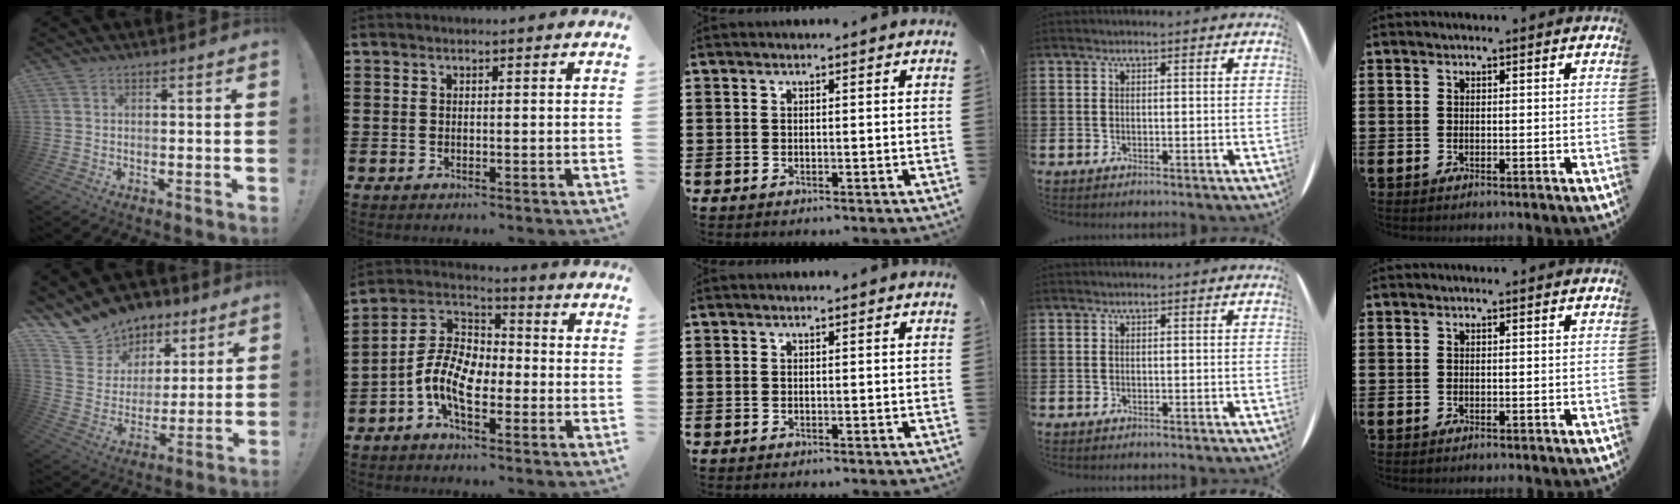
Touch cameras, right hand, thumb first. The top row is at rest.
{"thumb": {"total": 12.6, "force": [9.6, 8.0, 1.5], "torque": [-0.037, -0.080, 0.189]}, "index": {"total": 9.3, "force": [-3.4, 4.8, 7.2], "torque": [-0.183, -0.007, -0.076]}}